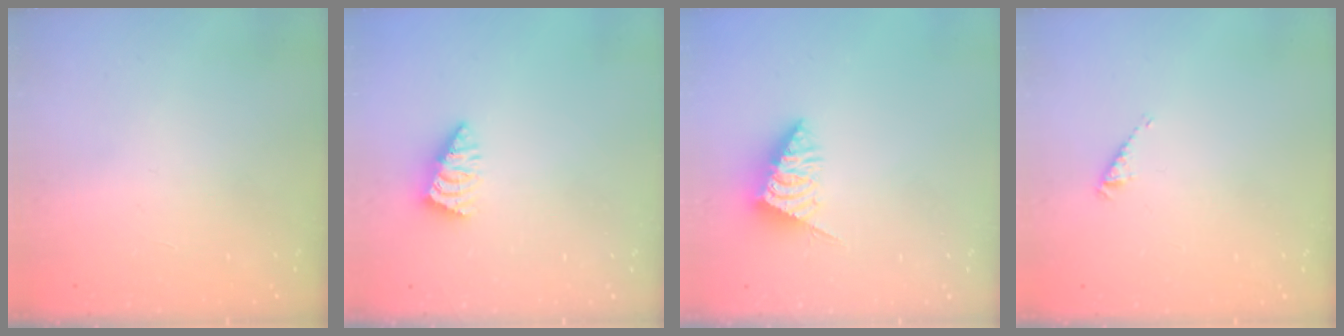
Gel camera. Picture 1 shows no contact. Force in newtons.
{"total": 2.3, "press": 2.2, "slide": 0.4}
{"total": 4.9, "press": 4.9, "slide": 0.2}
{"total": 2.8, "press": 2.8, "slide": 0.5}